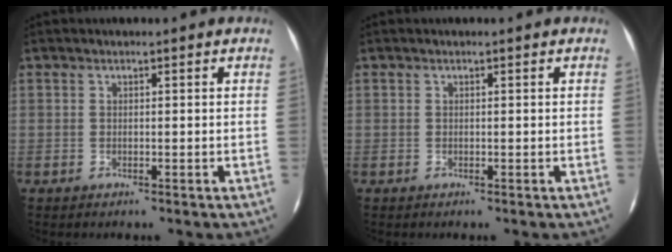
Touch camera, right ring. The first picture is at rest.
{"total": 0.0}